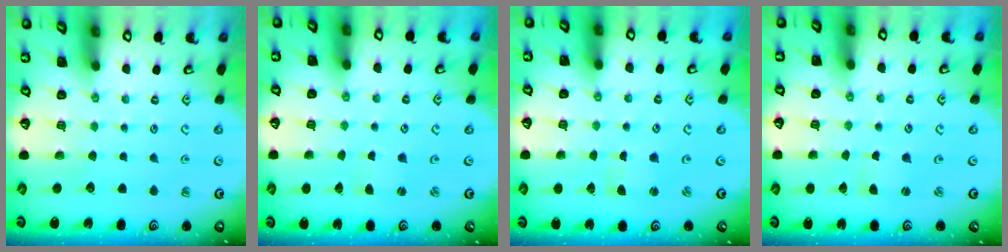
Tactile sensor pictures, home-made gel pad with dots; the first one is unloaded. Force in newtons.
{"total": 1.4, "press": 1.3, "slide": 0.3}
{"total": 1.3, "press": 1.3, "slide": 0.1}
{"total": 2.1, "press": 2.0, "slide": 0.4}